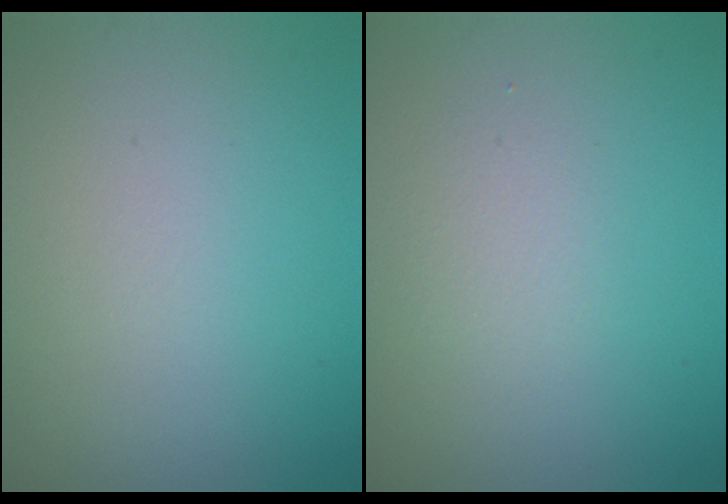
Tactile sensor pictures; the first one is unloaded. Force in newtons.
{"total": 1.3, "press": 1.2, "slide": 0.1}